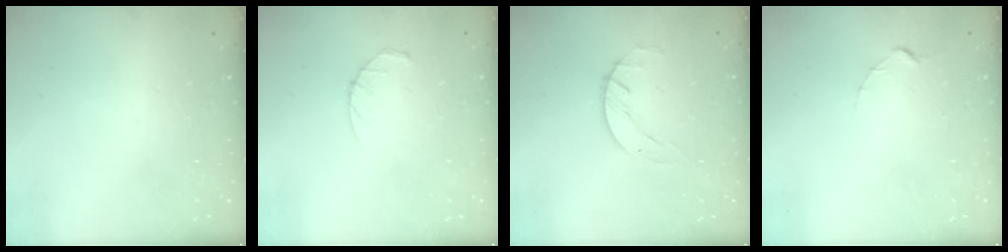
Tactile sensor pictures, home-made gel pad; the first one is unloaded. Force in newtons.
{"total": 3.4, "press": 3.4, "slide": 0.5}
{"total": 1.7, "press": 1.7, "slide": 0.3}
{"total": 1.5, "press": 1.5, "slide": 0.2}